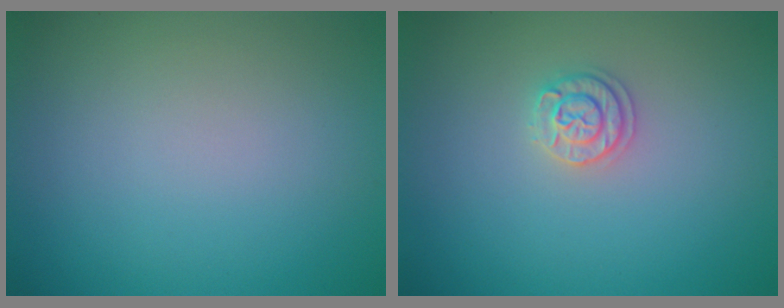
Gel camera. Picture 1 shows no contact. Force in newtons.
{"total": 1.8, "press": 1.7, "slide": 0.3}